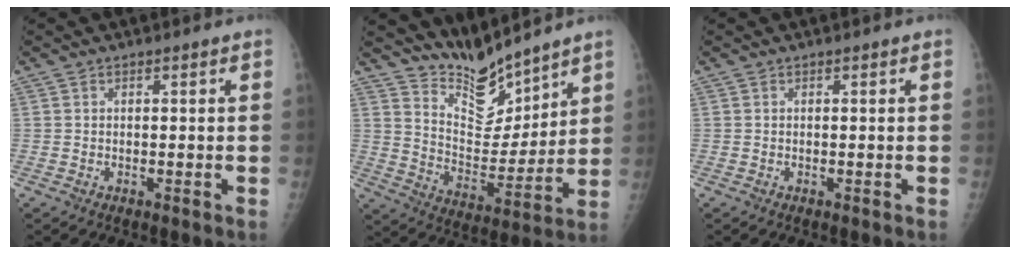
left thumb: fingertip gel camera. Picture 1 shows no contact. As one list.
[{"total": 11.7, "force": [10.7, 3.2, 3.4], "torque": [-0.026, -0.084, 0.207]}, {"total": 0.0}]